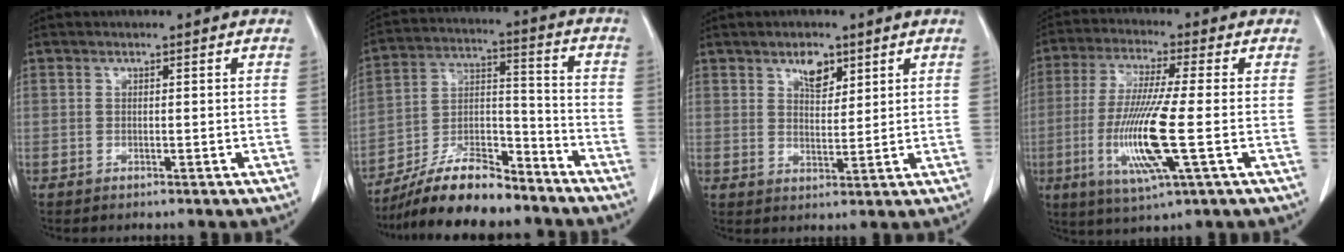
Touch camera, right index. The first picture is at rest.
{"total": 14.2, "force": [-12.1, 3.2, 6.7], "torque": [-0.120, 0.013, -0.219]}
{"total": 4.2, "force": [2.6, 2.0, 2.6], "torque": [-0.045, -0.001, 0.047]}
{"total": 12.8, "force": [-2.8, 0.2, 12.5], "torque": [-0.262, -0.020, -0.057]}